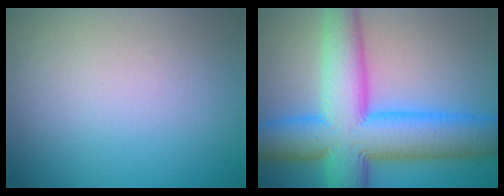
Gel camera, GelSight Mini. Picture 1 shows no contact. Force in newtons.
{"total": 12.8, "press": 12.8, "slide": 0.3}